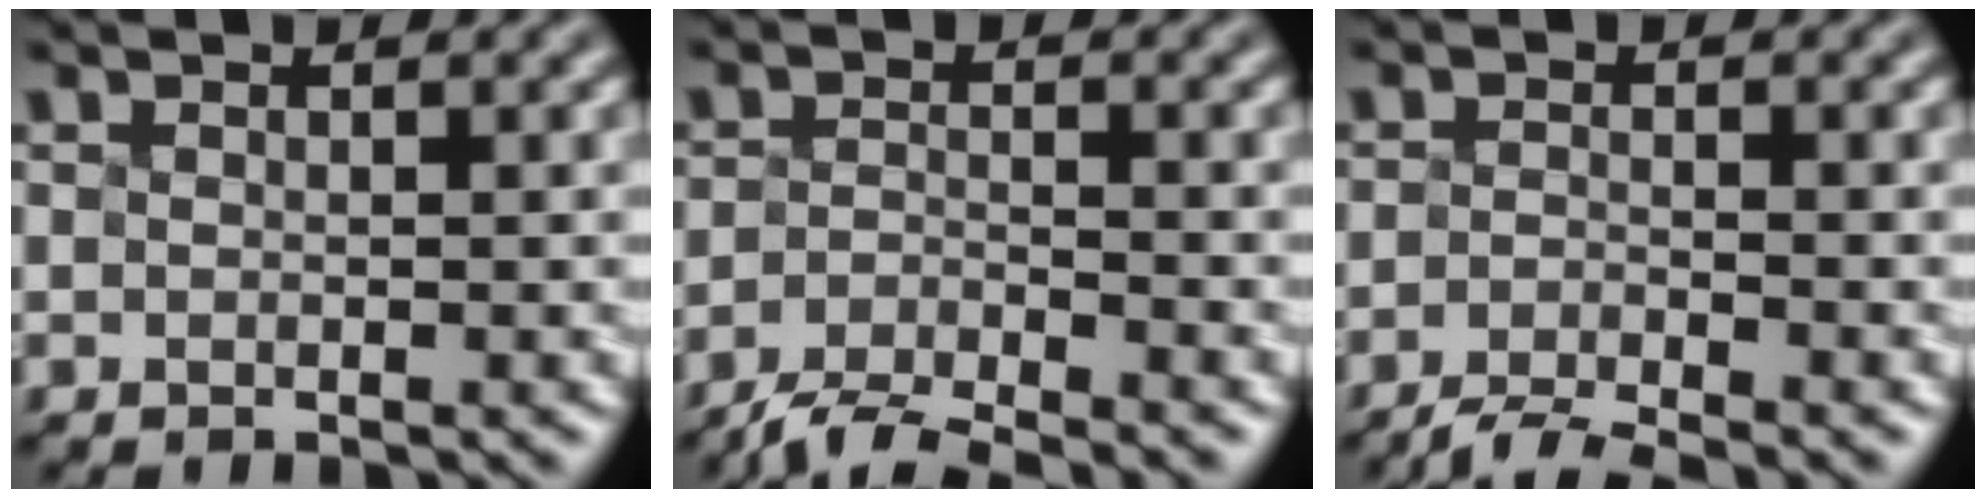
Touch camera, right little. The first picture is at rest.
{"total": 4.5, "force": [-4.3, 0.2, 1.1], "torque": [-0.025, -0.003, -0.071]}
{"total": 3.4, "force": [-3.3, -0.1, 0.9], "torque": [-0.016, -0.001, -0.054]}